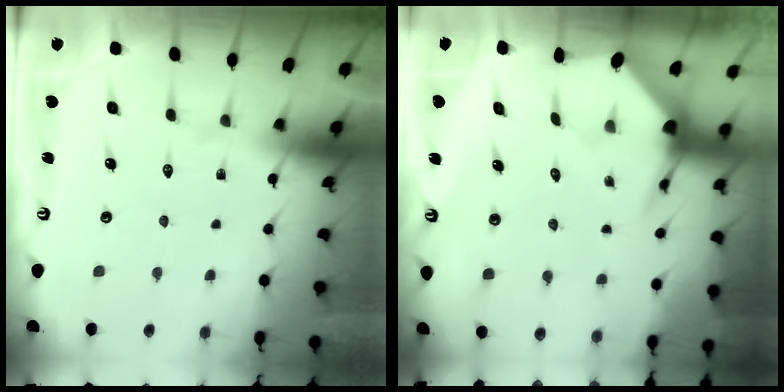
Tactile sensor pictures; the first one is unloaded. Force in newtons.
{"total": 3.5, "press": 3.5, "slide": 0.4}